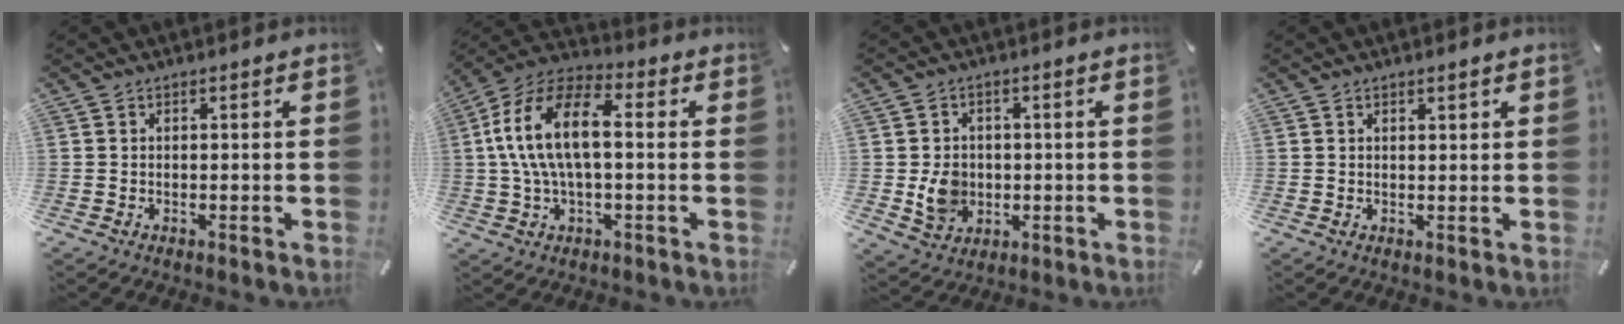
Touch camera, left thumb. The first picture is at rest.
{"total": 15.3, "force": [1.2, 7.7, 13.2], "torque": [-0.286, 0.005, 0.018]}
{"total": 7.0, "force": [-0.6, 6.3, 2.9], "torque": [-0.052, 0.001, -0.011]}
{"total": 1.2, "force": [0.8, 0.4, 0.8], "torque": [-0.016, 0.000, 0.014]}